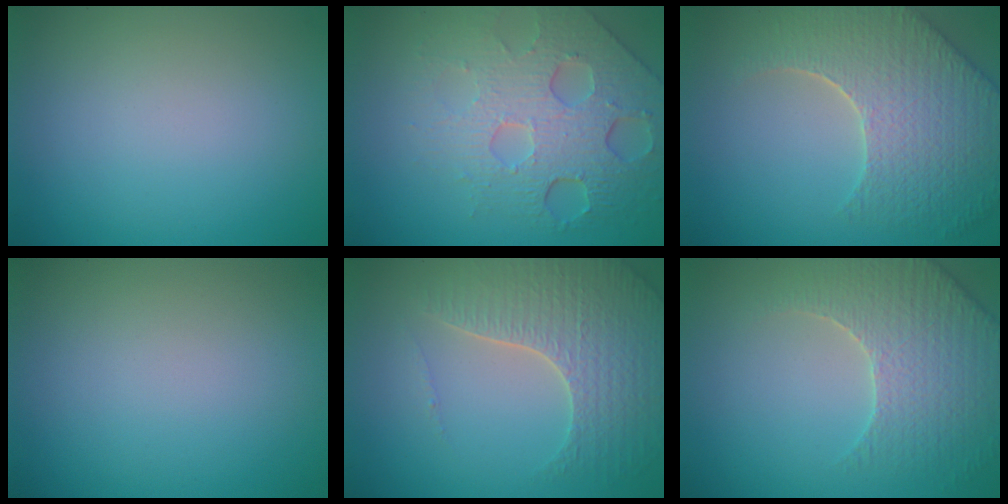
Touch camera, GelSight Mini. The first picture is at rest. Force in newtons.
{"total": 7.9, "press": 5.3, "slide": 5.8}
{"total": 8.0, "press": 5.9, "slide": 5.4}
{"total": 0.0}
{"total": 4.9, "press": 4.5, "slide": 2.1}
{"total": 4.4, "press": 4.3, "slide": 0.8}